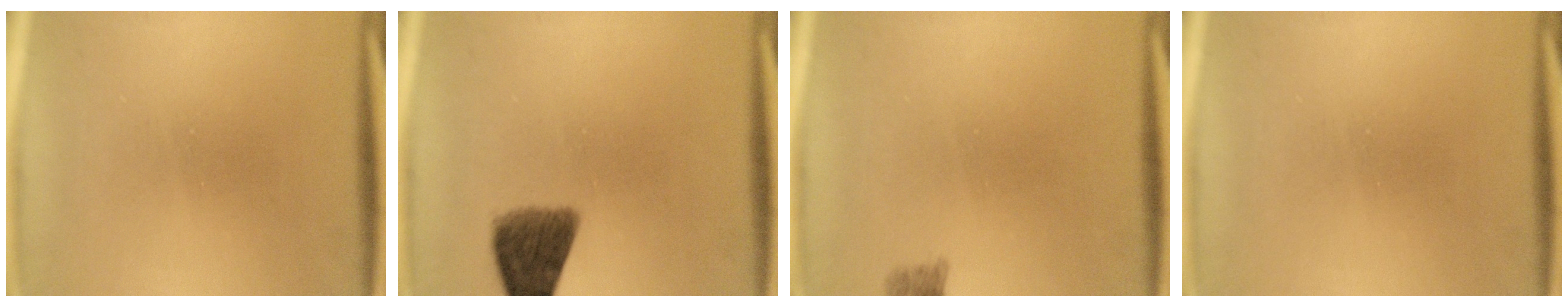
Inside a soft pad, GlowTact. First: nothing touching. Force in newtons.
{"total": 8.1}
{"total": 2.0}
{"total": 0.0}